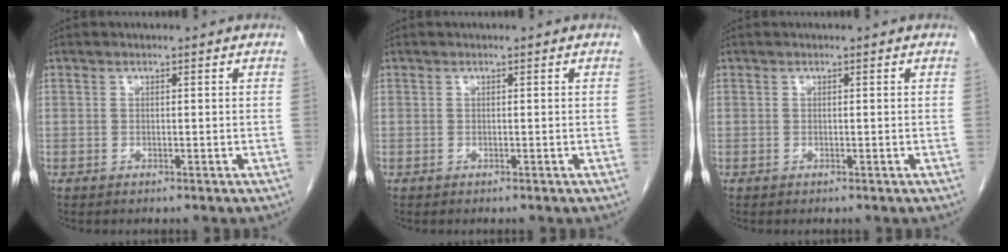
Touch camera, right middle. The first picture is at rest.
{"total": 0.0}
{"total": 0.0}